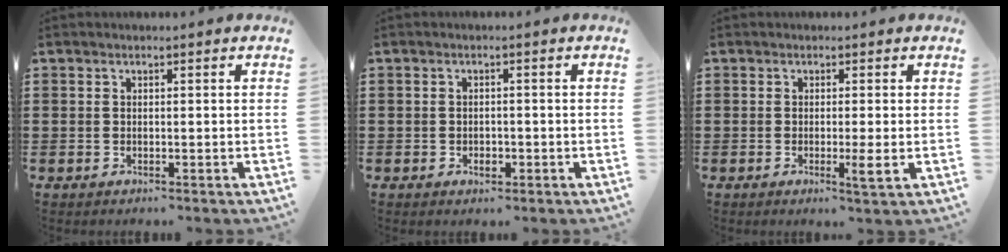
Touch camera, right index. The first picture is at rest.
{"total": 1.3, "force": [-0.5, 0.8, 0.9], "torque": [-0.018, -0.002, -0.010]}
{"total": 2.7, "force": [-0.4, -0.1, 2.6], "torque": [-0.047, -0.008, -0.008]}